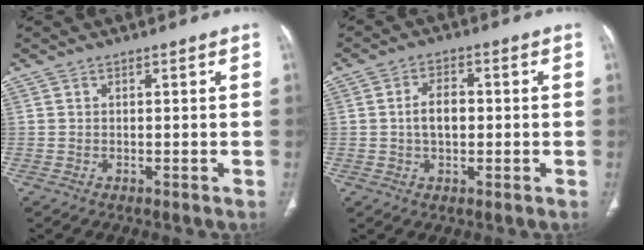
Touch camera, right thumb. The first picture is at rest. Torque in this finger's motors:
{"motor_torque": [0.90, 1.13, 0.61, -0.62, 0.25]}